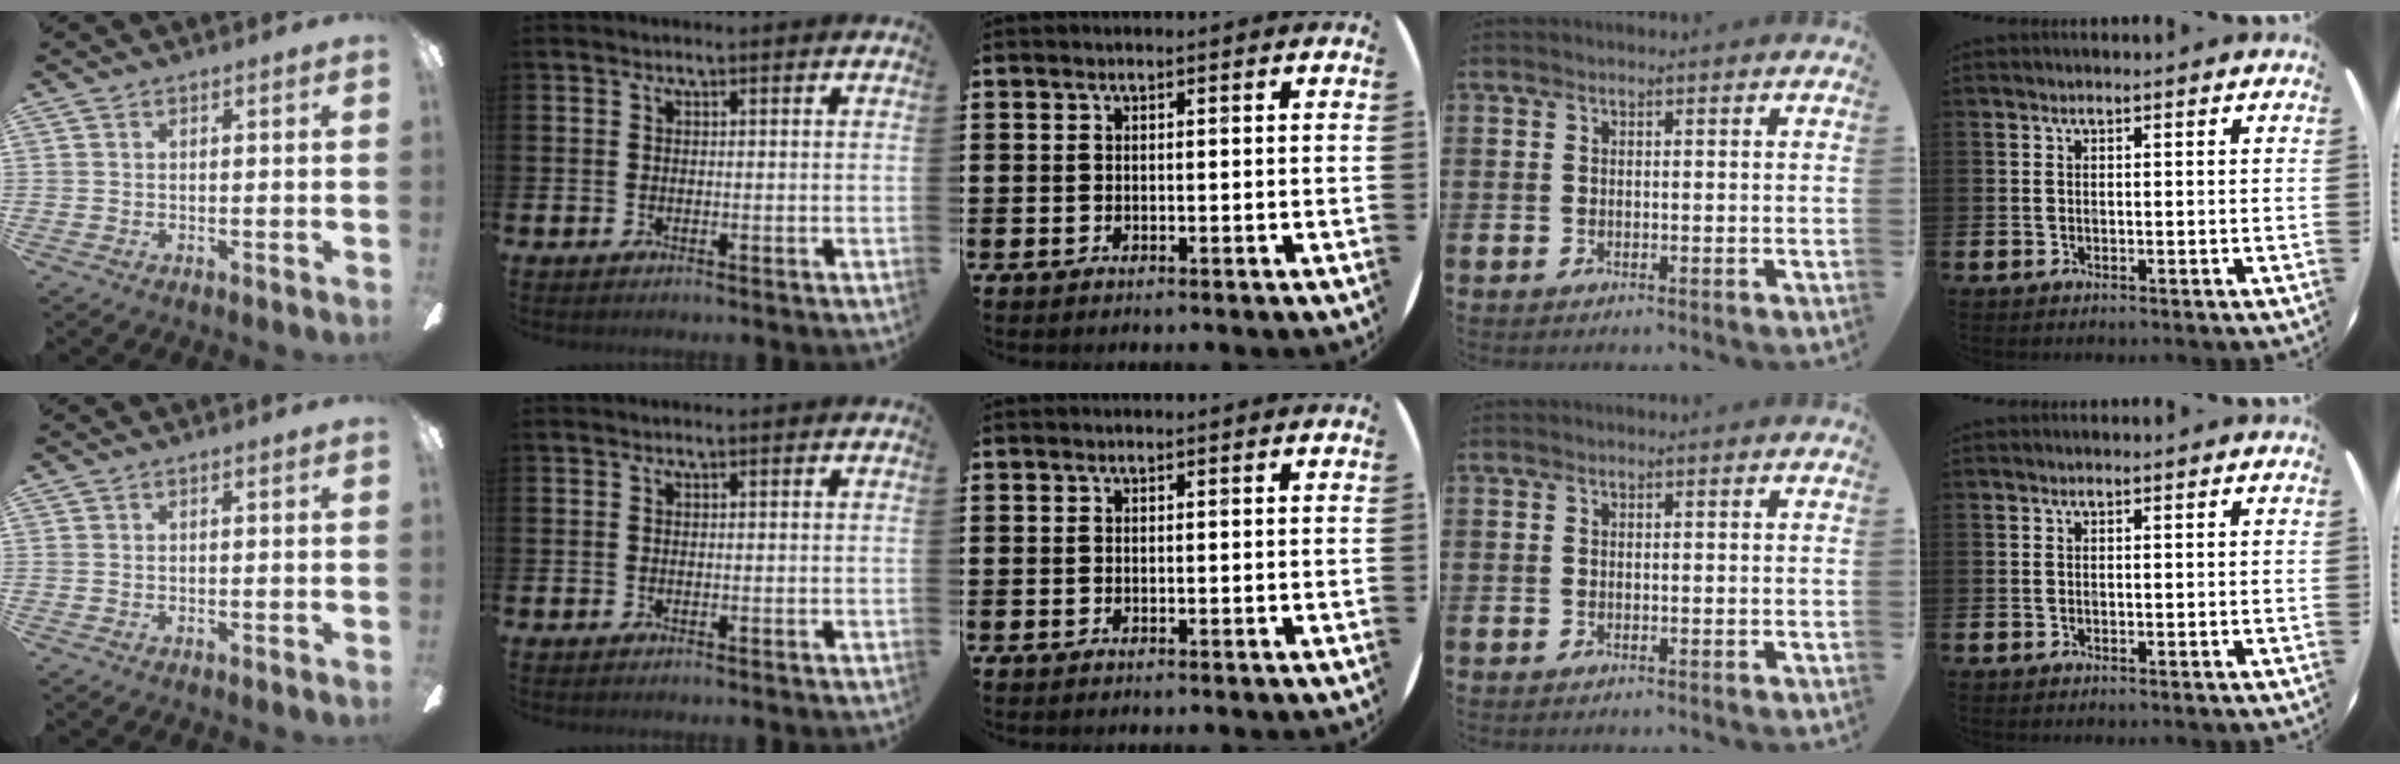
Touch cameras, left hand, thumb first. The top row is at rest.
{}